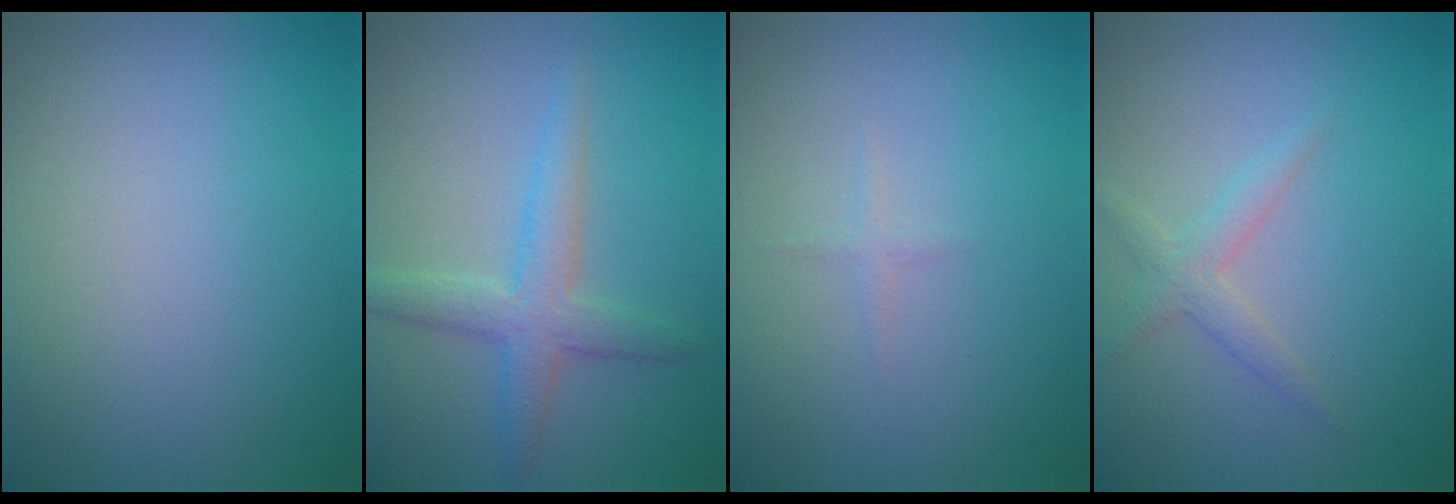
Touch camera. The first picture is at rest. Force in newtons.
{"total": 3.3, "press": 3.3, "slide": 0.1}
{"total": 0.6, "press": 0.6, "slide": 0.0}
{"total": 1.8, "press": 1.8, "slide": 0.1}